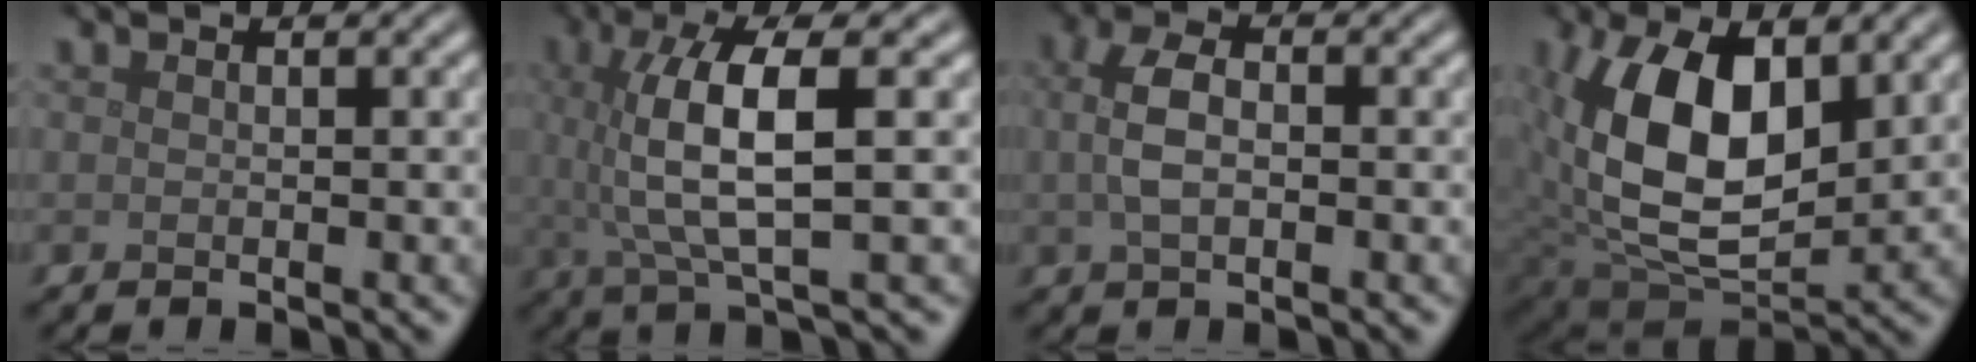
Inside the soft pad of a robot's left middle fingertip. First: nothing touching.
{"total": 7.3, "force": [0.8, 2.1, 6.9], "torque": [-0.142, 0.004, 0.018]}
{"total": 3.6, "force": [0.1, 1.9, 3.0], "torque": [-0.068, 0.003, 0.000]}
{"total": 11.6, "force": [2.4, 6.7, 9.1], "torque": [-0.176, -0.010, 0.046]}